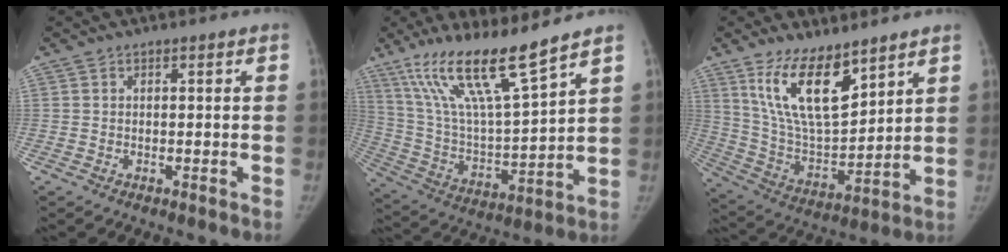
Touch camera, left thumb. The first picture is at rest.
{"total": 18.1, "force": [12.8, 2.2, 12.7], "torque": [-0.223, -0.064, 0.248]}
{"total": 15.2, "force": [9.6, 5.8, 10.3], "torque": [-0.159, -0.060, 0.199]}